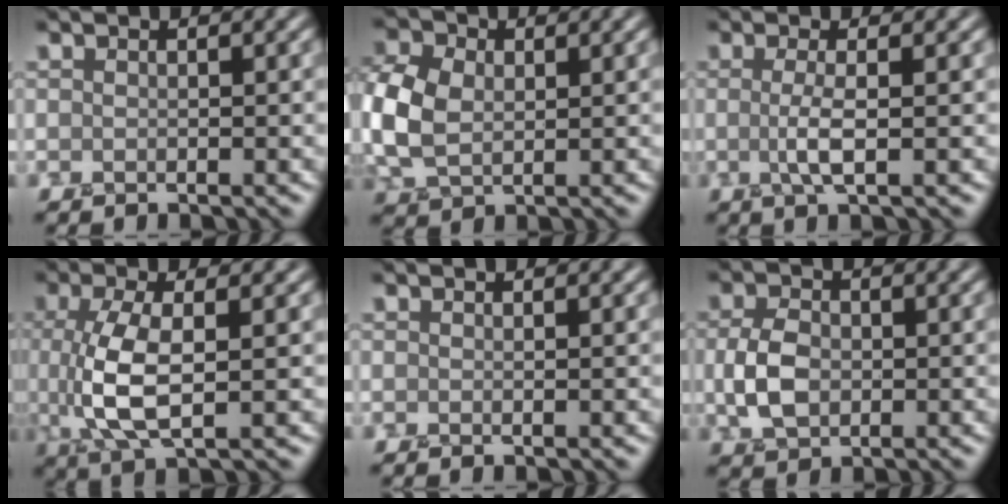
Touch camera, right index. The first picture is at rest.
{"total": 7.1, "force": [0.2, 5.1, 4.9], "torque": [-0.146, 0.001, -0.001]}
{"total": 2.5, "force": [-0.1, 0.6, 2.5], "torque": [-0.049, -0.003, -0.006]}
{"total": 5.8, "force": [-0.2, 2.2, 5.4], "torque": [-0.121, -0.005, -0.002]}
{"total": 0.0}
{"total": 3.8, "force": [-0.3, 2.7, 2.7], "torque": [-0.060, 0.000, -0.008]}